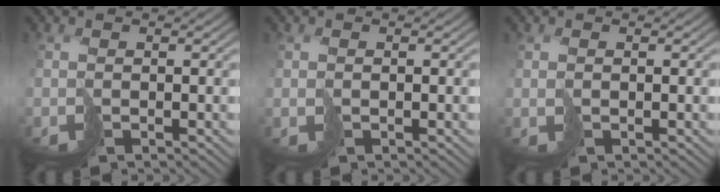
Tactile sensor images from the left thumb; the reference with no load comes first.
{"total": 0.6, "force": [0.2, 0.3, 0.4], "torque": [-0.009, -0.003, 0.009]}
{"total": 0.7, "force": [0.4, 0.3, 0.4], "torque": [-0.009, -0.003, 0.013]}